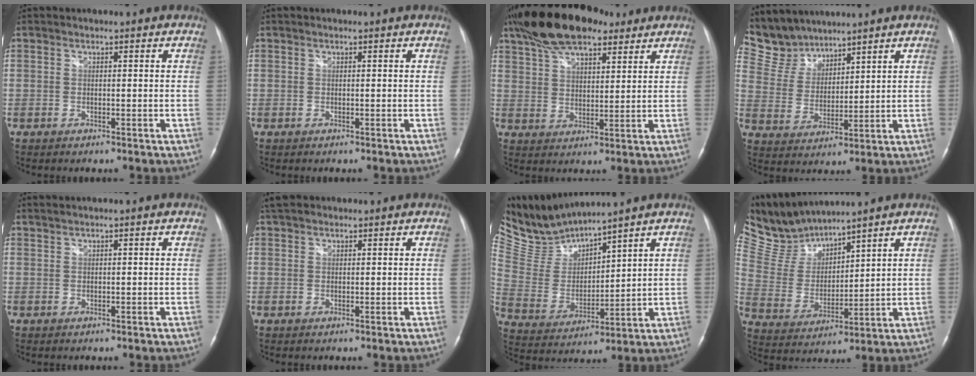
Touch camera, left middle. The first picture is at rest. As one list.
[{"total": 0.0}, {"total": 14.9, "force": [10.9, 5.3, 8.7], "torque": [-0.168, 0.037, 0.190]}, {"total": 7.4, "force": [7.0, 2.4, -0.1], "torque": [-0.014, 0.016, 0.156]}, {"total": 0.9, "force": [0.8, -0.1, 0.4], "torque": [-0.011, 0.010, 0.019]}, {"total": 3.5, "force": [2.9, 1.6, 1.2], "torque": [-0.024, 0.028, 0.049]}, {"total": 8.2, "force": [8.2, -1.0, 0.5], "torque": [-0.043, -0.008, 0.190]}, {"total": 9.1, "force": [9.0, 0.9, 1.0], "torque": [-0.049, 0.010, 0.204]}]